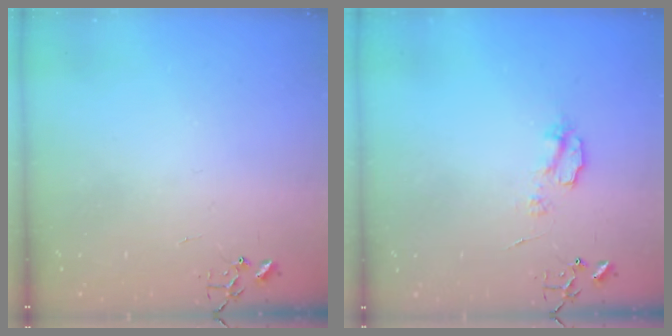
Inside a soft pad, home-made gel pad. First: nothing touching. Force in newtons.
{"total": 5.1, "press": 5.0, "slide": 0.7}